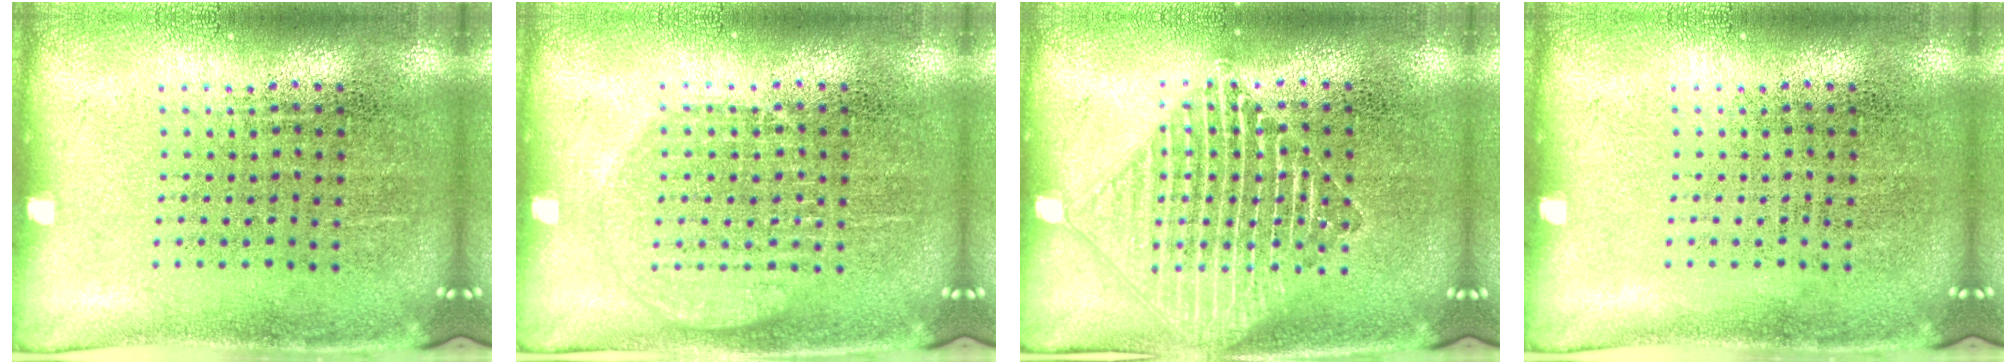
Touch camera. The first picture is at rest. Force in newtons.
{"total": 1.9, "press": 1.8, "slide": 0.4}
{"total": 3.1, "press": 3.1, "slide": 0.5}
{"total": 0.0}